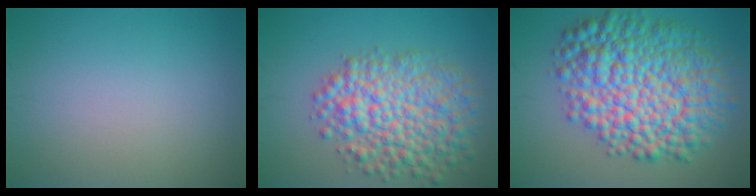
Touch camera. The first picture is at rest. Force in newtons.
{"total": 8.3, "press": 8.3, "slide": 0.2}
{"total": 12.5, "press": 12.5, "slide": 0.2}